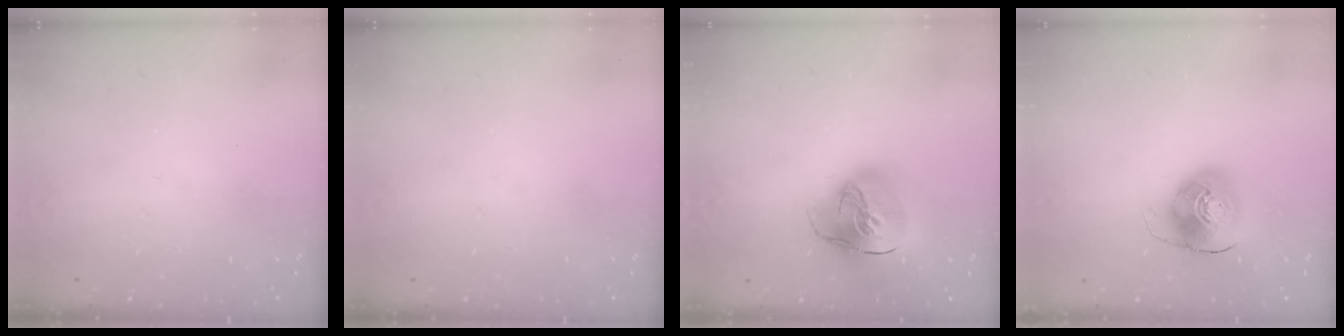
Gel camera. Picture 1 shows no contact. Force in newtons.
{"total": 0.0}
{"total": 20.8, "press": 20.6, "slide": 2.7}
{"total": 9.4, "press": 9.2, "slide": 1.5}